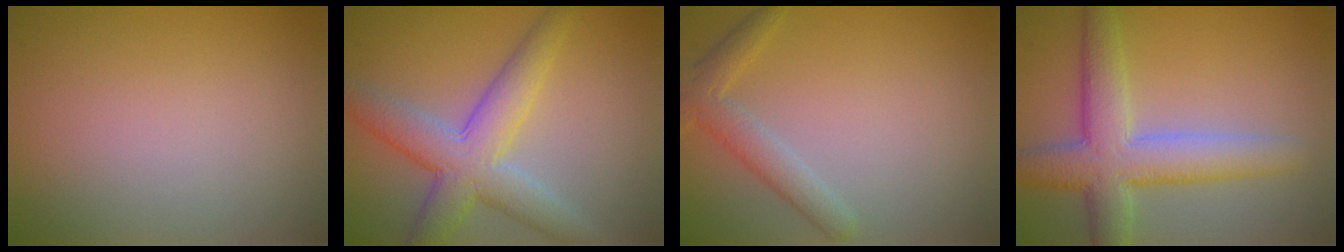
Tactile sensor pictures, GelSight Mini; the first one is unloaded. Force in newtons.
{"total": 5.9, "press": 5.9, "slide": 0.2}
{"total": 2.6, "press": 2.6, "slide": 0.1}
{"total": 6.1, "press": 6.1, "slide": 0.4}